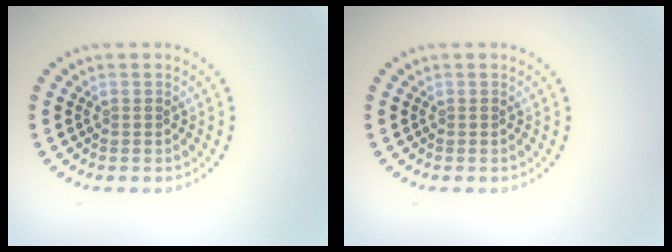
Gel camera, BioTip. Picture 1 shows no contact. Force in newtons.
{"total": 0.0}